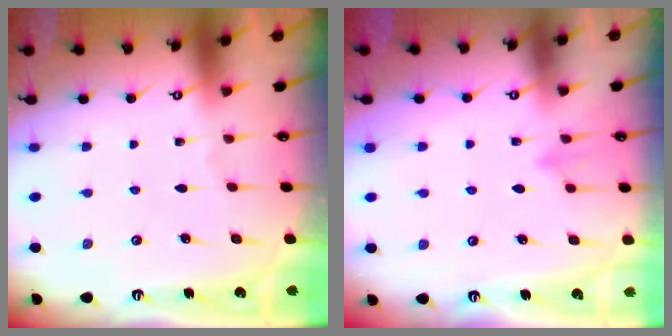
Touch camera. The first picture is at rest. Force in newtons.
{"total": 7.7, "press": 7.6, "slide": 1.4}